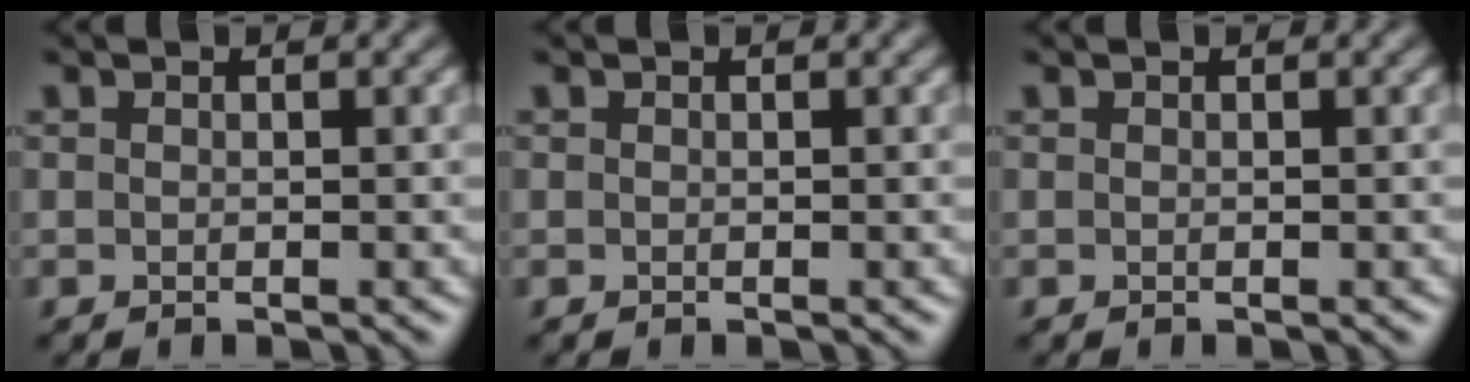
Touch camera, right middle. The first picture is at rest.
{"total": 0.0}
{"total": 0.0}